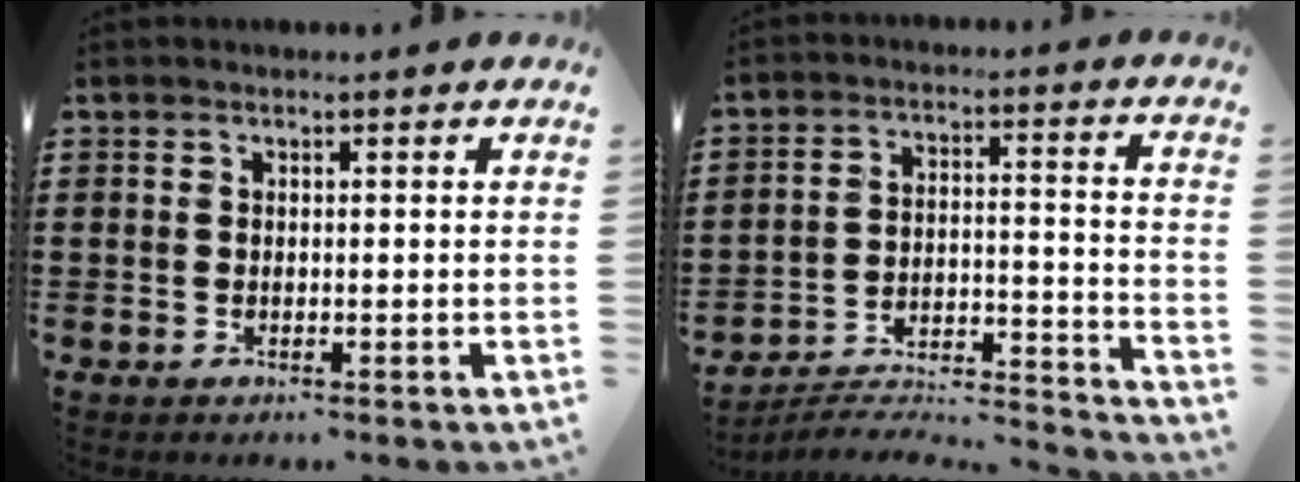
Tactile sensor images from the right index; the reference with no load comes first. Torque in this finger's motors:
{"motor_torque": [-0.88, 1.25, -0.52, -0.05]}